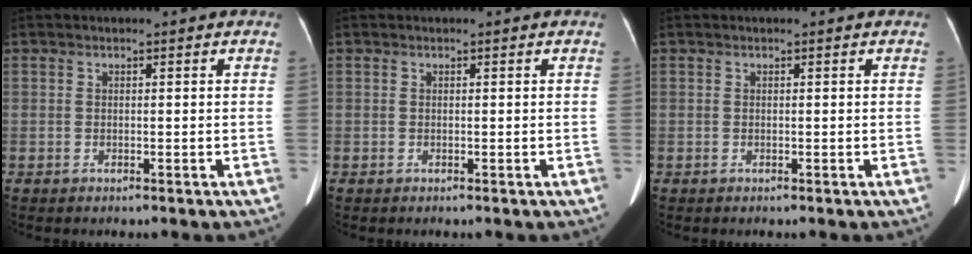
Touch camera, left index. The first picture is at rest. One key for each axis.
{"total": 0.0}
{"total": 0.0}